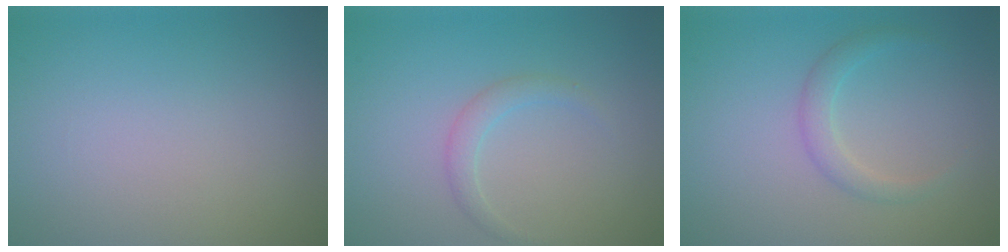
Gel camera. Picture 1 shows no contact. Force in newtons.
{"total": 1.4, "press": 1.4, "slide": 0.0}
{"total": 1.7, "press": 1.7, "slide": 0.1}